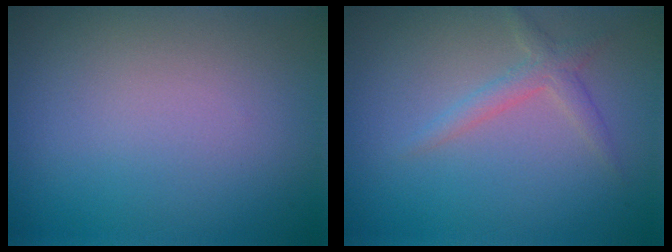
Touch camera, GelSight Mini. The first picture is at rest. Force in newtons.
{"total": 1.8, "press": 1.8, "slide": 0.1}